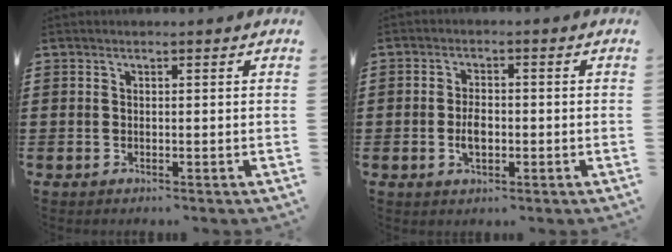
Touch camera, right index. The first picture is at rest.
{"total": 3.4, "force": [-0.6, 1.9, 2.8], "torque": [-0.052, 0.003, -0.010]}